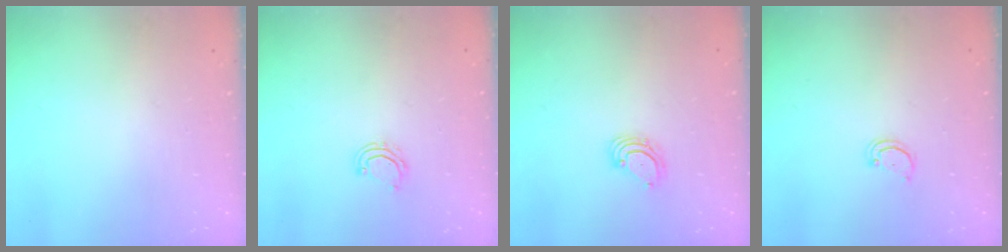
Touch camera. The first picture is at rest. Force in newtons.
{"total": 4.5, "press": 4.4, "slide": 0.4}
{"total": 3.6, "press": 3.6, "slide": 0.3}
{"total": 2.1, "press": 2.1, "slide": 0.2}